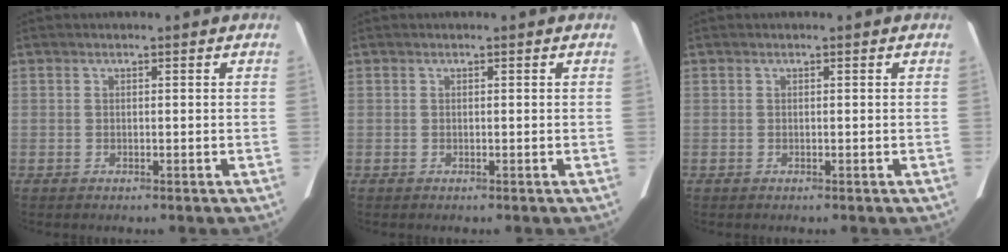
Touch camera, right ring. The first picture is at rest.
{"total": 0.0}
{"total": 0.0}